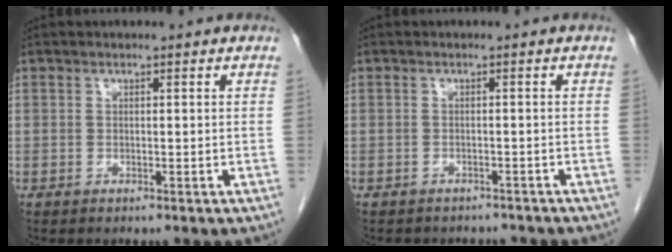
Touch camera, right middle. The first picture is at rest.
{"total": 5.2, "force": [-4.7, 2.0, 0.7], "torque": [-0.012, 0.004, -0.053]}